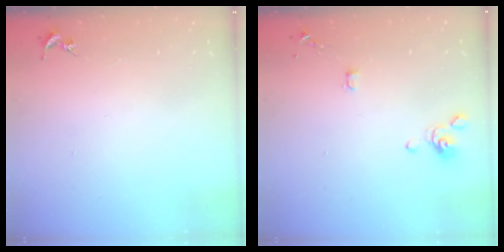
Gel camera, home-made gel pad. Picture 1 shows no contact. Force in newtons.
{"total": 3.9, "press": 3.8, "slide": 0.9}